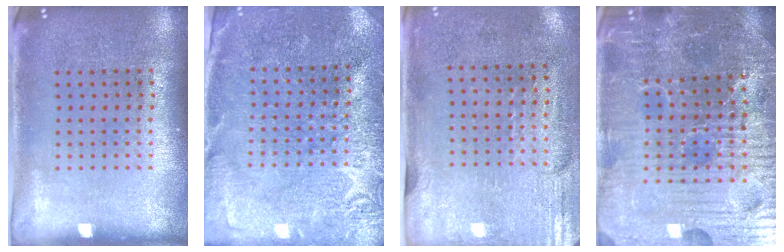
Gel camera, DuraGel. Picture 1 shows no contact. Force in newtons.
{"total": 2.8, "press": 2.8, "slide": 0.1}
{"total": 2.9, "press": 2.5, "slide": 1.5}
{"total": 5.3, "press": 5.1, "slide": 1.5}